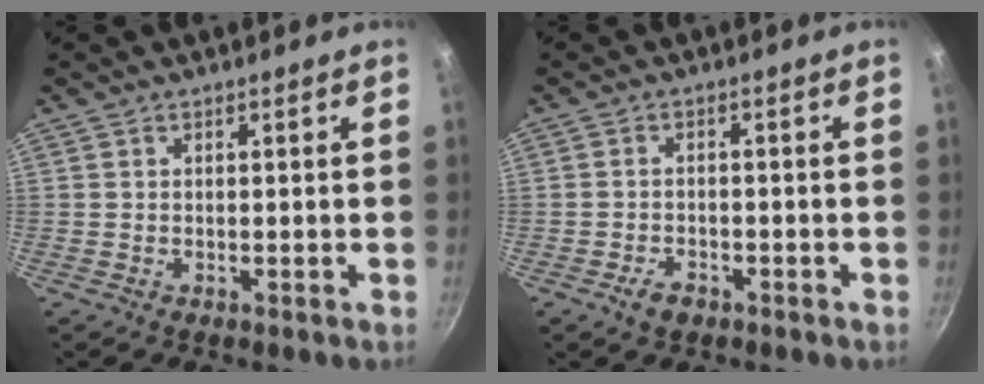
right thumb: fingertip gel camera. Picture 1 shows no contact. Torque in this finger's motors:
{"motor_torque": [-0.29, 0.04, -0.11, 0.05, 0.01]}